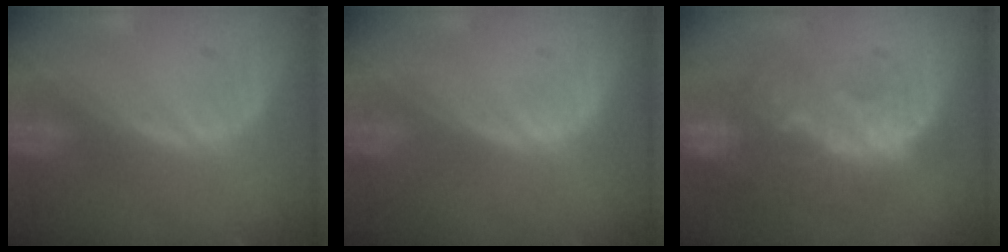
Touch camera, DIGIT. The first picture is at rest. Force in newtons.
{"total": 0.0}
{"total": 10.7, "press": 9.4, "slide": 5.0}